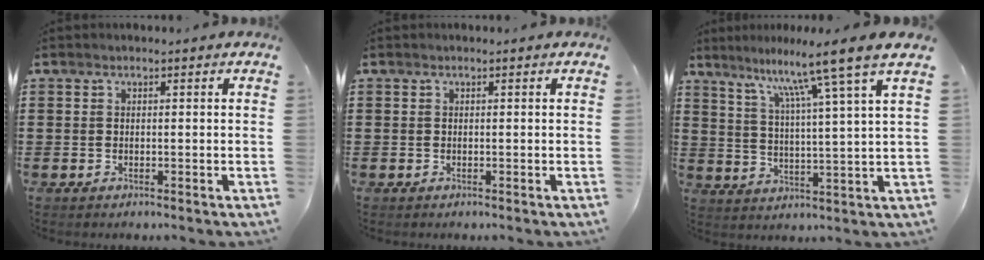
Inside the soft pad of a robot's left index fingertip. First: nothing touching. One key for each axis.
{"total": 0.0}
{"total": 10.0, "fx": 7.7, "fy": -1.2, "fz": 6.3, "tx": -0.134, "ty": -0.041, "tz": 0.117}